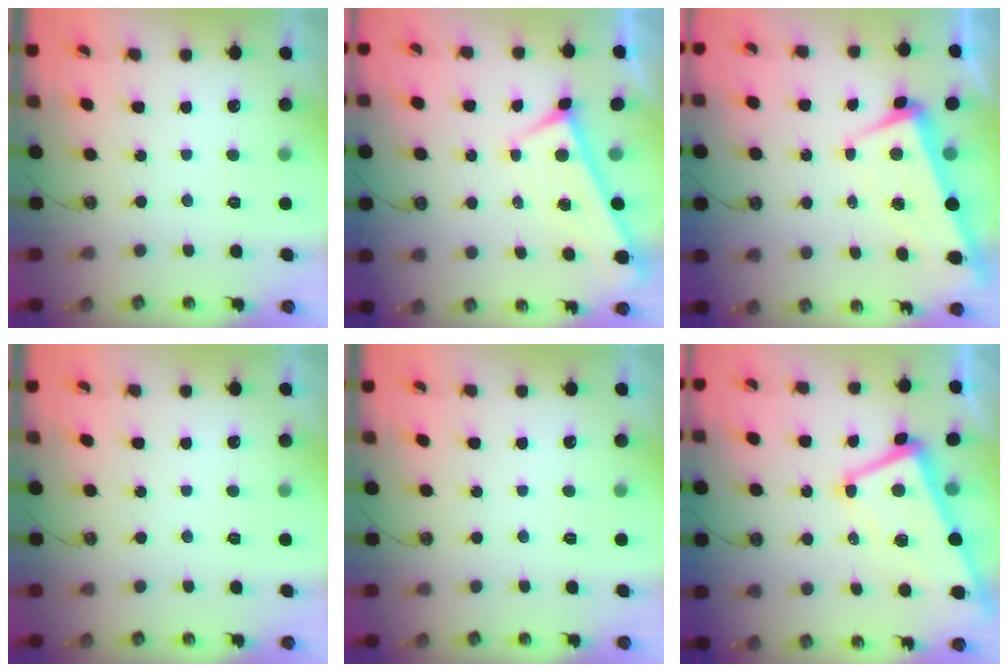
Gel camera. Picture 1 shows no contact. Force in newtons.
{"total": 0.0}
{"total": 2.0, "press": 1.8, "slide": 1.0}
{"total": 0.0}
{"total": 0.0}
{"total": 2.0, "press": 1.7, "slide": 1.1}